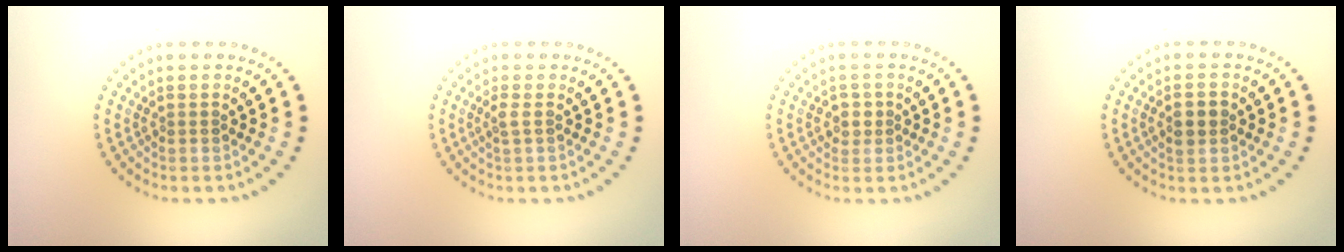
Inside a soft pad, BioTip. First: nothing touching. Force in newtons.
{"total": 0.9, "press": 0.6, "slide": 0.6}
{"total": 1.5, "press": 1.4, "slide": 0.6}
{"total": 1.8, "press": 1.8, "slide": 0.1}